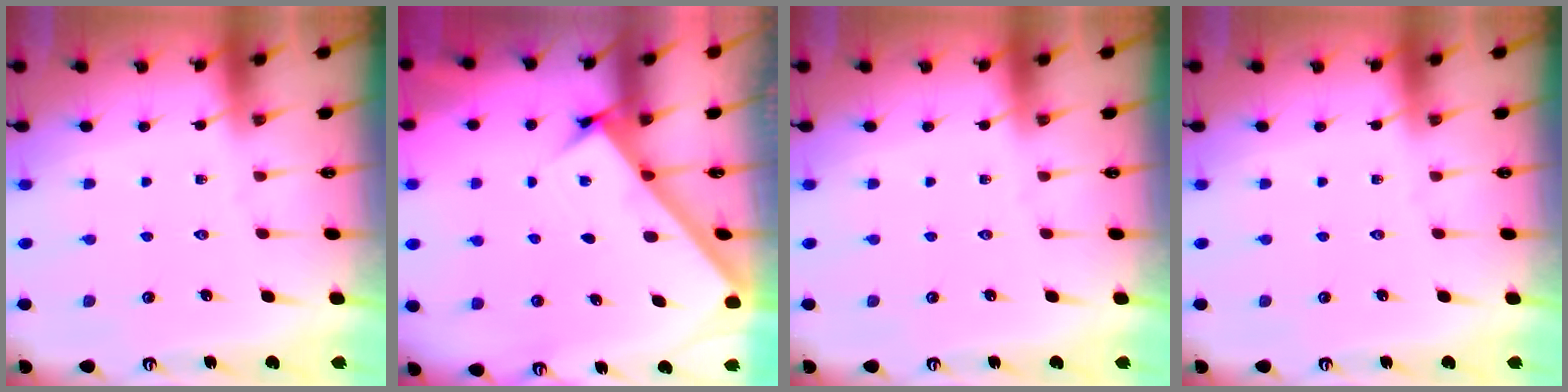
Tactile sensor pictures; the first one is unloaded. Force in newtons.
{"total": 2.9, "press": 2.9, "slide": 0.0}
{"total": 0.0}
{"total": 0.0}